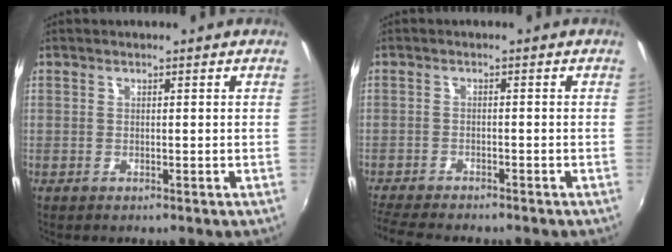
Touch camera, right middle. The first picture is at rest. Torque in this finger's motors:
{"motor_torque": [1.08, -1.06, 0.08, 0.08]}